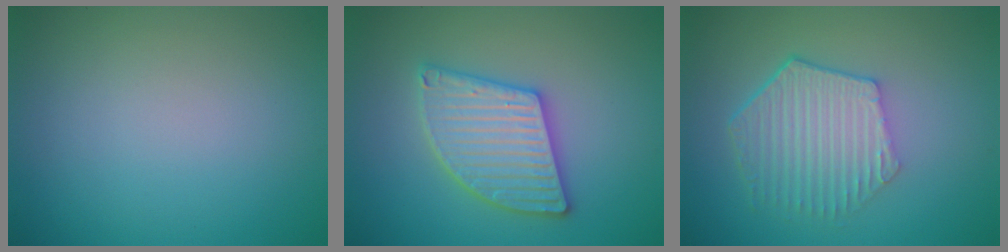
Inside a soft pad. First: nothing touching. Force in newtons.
{"total": 5.4, "press": 5.4, "slide": 0.7}
{"total": 5.4, "press": 4.1, "slide": 3.6}